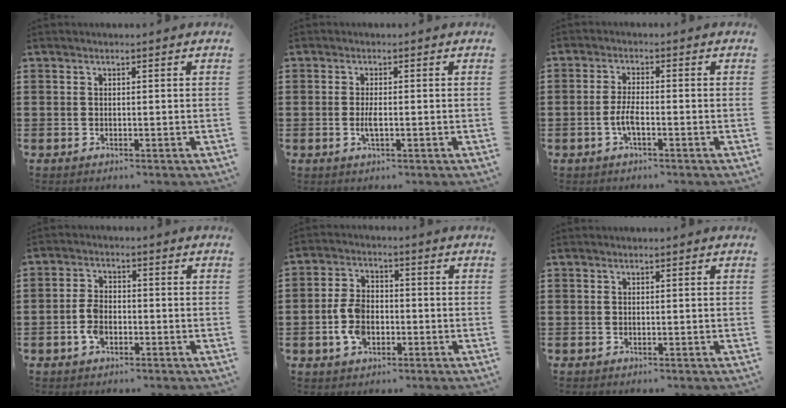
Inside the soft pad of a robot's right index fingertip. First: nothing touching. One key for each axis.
{"total": 2.1, "fx": -0.5, "fy": 0.6, "fz": 2.0, "tx": -0.042, "ty": -0.002, "tz": -0.011}
{"total": 3.3, "fx": -1.1, "fy": 0.9, "fz": 2.9, "tx": -0.075, "ty": -0.005, "tz": -0.027}
{"total": 4.2, "fx": -1.4, "fy": 2.5, "fz": 3.0, "tx": -0.075, "ty": -0.001, "tz": -0.031}
{"total": 6.6, "fx": -1.7, "fy": 4.4, "fz": 4.7, "tx": -0.121, "ty": 0.002, "tz": -0.038}
{"total": 0.0}